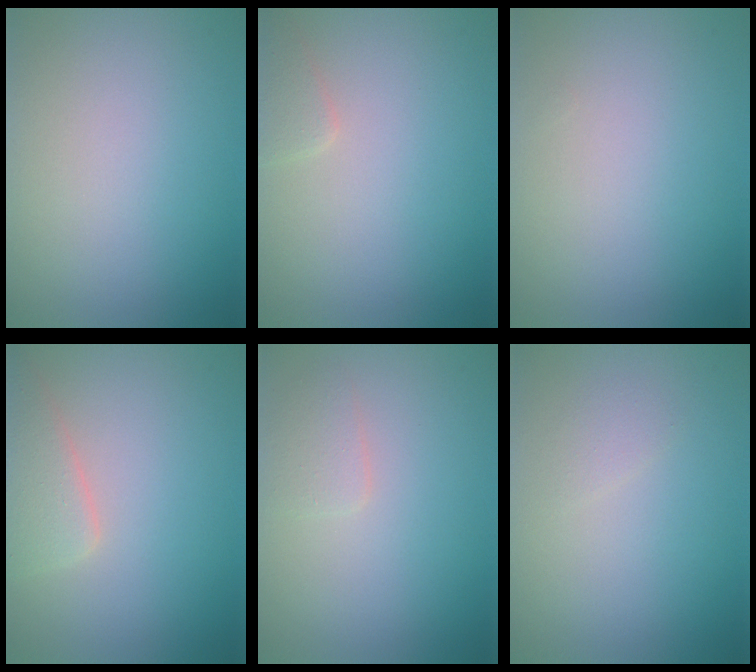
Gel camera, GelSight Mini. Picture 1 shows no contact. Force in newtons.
{"total": 1.2, "press": 1.2, "slide": 0.1}
{"total": 0.0}
{"total": 2.8, "press": 2.8, "slide": 0.3}
{"total": 1.4, "press": 1.4, "slide": 0.0}
{"total": 0.8, "press": 0.8, "slide": 0.1}